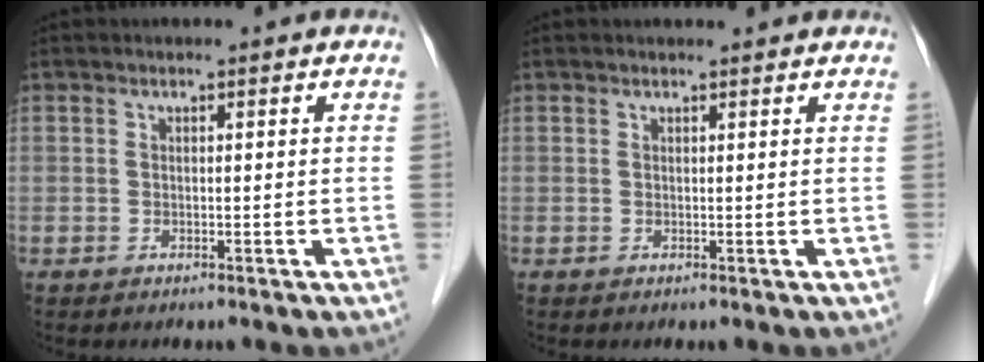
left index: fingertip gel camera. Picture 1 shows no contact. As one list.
[{"total": 2.4, "force": [2.4, 0.3, 0.4], "torque": [-0.012, 0.008, 0.022]}]